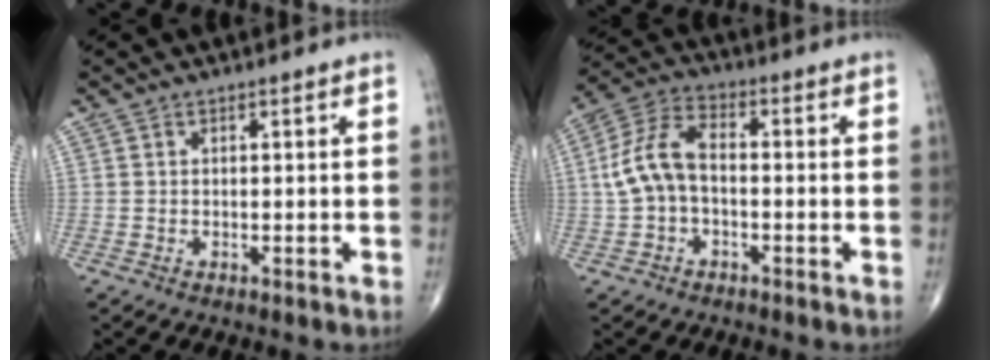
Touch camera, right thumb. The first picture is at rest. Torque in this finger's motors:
{"motor_torque": [-0.29, 0.54, 0.06, 0.00, 0.27]}